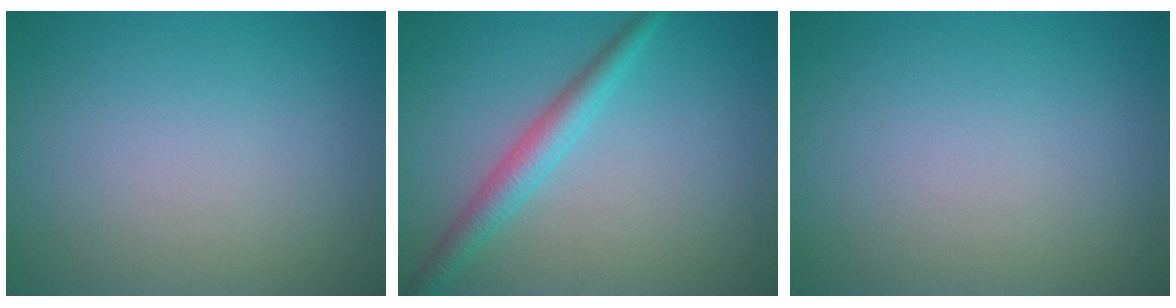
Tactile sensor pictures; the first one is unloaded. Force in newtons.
{"total": 3.0, "press": 3.0, "slide": 0.1}
{"total": 0.0}